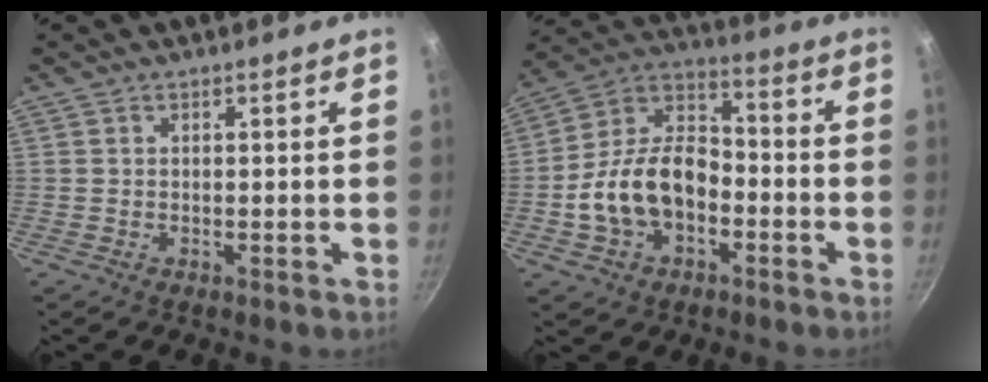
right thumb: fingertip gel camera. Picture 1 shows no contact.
{"total": 15.7, "force": [-4.2, 10.5, 10.9], "torque": [-0.170, 0.049, -0.089]}